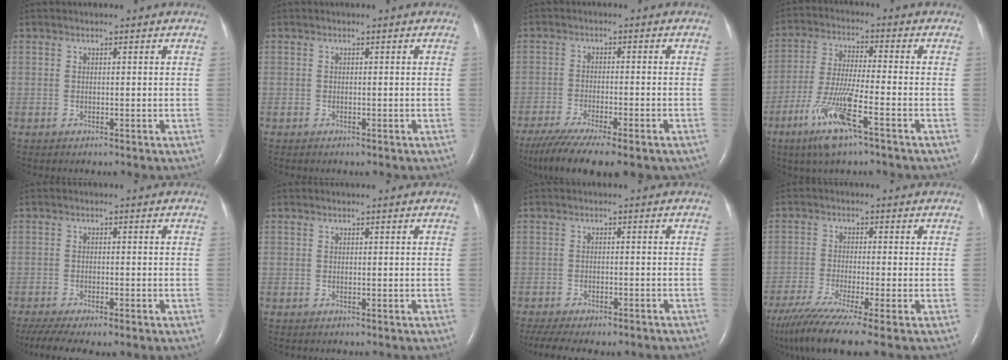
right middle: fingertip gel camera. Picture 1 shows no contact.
{"total": 0.0}
{"total": 14.4, "force": [-10.9, 2.8, 9.0], "torque": [-0.154, -0.028, -0.168]}
{"total": 10.5, "force": [-5.4, 0.5, 8.9], "torque": [-0.189, -0.019, -0.104]}
{"total": 9.8, "force": [-7.0, 2.6, 6.4], "torque": [-0.115, -0.013, -0.107]}
{"total": 0.0}
{"total": 13.0, "force": [-10.7, 3.7, 6.5], "torque": [-0.123, -0.009, -0.141]}
{"total": 12.3, "force": [-8.9, -0.1, 8.5], "torque": [-0.152, -0.035, -0.149]}